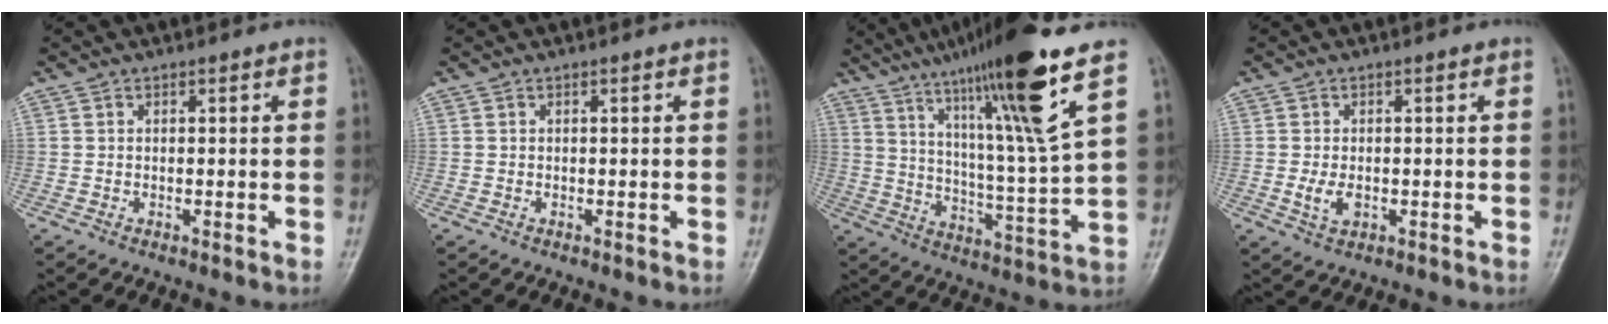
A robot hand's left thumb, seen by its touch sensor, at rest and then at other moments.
{"total": 0.0}
{"total": 20.2, "force": [12.1, 0.6, 16.2], "torque": [-0.255, -0.055, 0.199]}
{"total": 3.2, "force": [-0.5, 1.9, 2.6], "torque": [-0.050, -0.006, -0.008]}